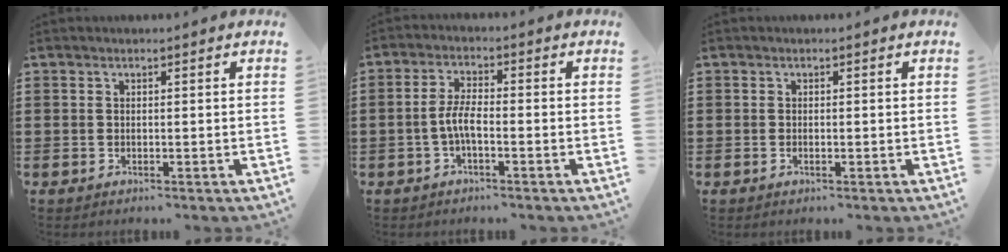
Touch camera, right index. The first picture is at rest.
{"total": 4.1, "force": [-1.3, 1.1, 3.8], "torque": [-0.096, -0.006, -0.032]}
{"total": 0.6, "force": [-0.1, 0.2, 0.5], "torque": [-0.012, -0.003, -0.002]}